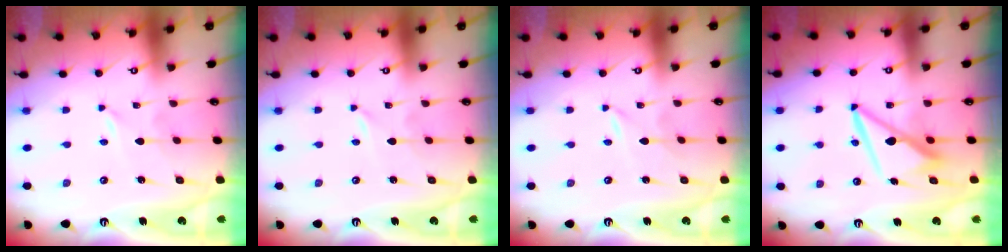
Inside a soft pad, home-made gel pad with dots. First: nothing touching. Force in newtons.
{"total": 0.0}
{"total": 0.0}
{"total": 9.4, "press": 9.3, "slide": 1.5}